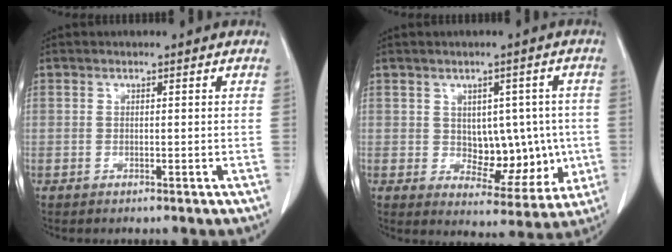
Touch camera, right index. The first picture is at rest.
{"total": 9.0, "force": [0.0, 5.7, 7.0], "torque": [-0.070, 0.013, 0.020]}